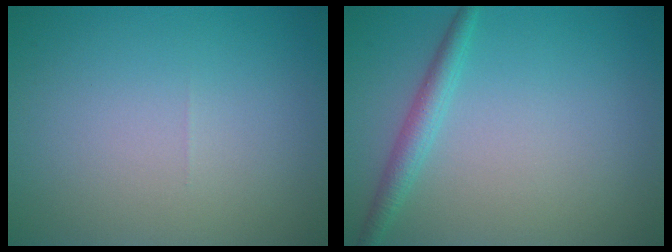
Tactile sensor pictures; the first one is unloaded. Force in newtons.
{"total": 2.1, "press": 2.1, "slide": 0.1}